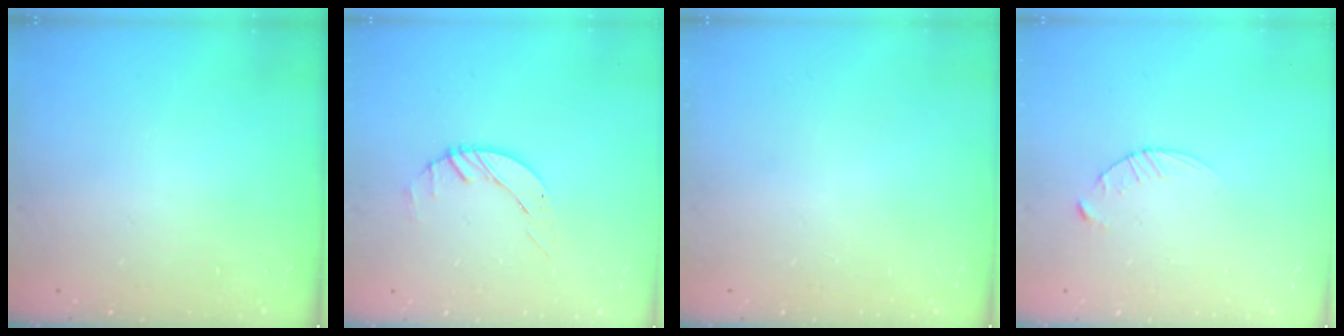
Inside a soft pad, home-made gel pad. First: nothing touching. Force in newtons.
{"total": 2.6, "press": 2.6, "slide": 0.3}
{"total": 0.0}
{"total": 4.0, "press": 4.0, "slide": 0.5}